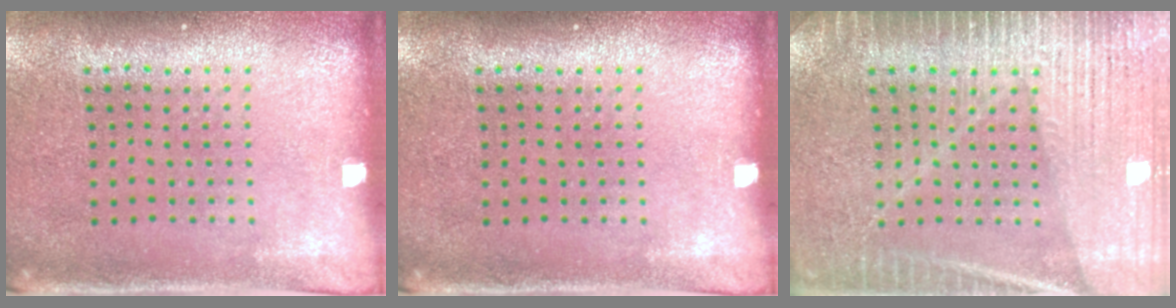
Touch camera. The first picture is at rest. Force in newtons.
{"total": 0.0}
{"total": 5.6, "press": 5.5, "slide": 0.9}